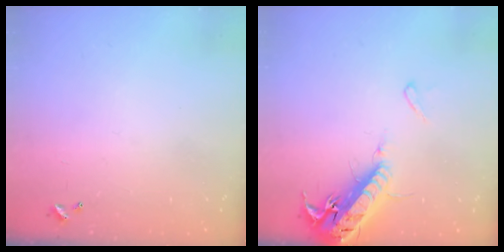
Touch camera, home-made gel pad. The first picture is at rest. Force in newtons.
{"total": 17.4, "press": 16.9, "slide": 4.1}